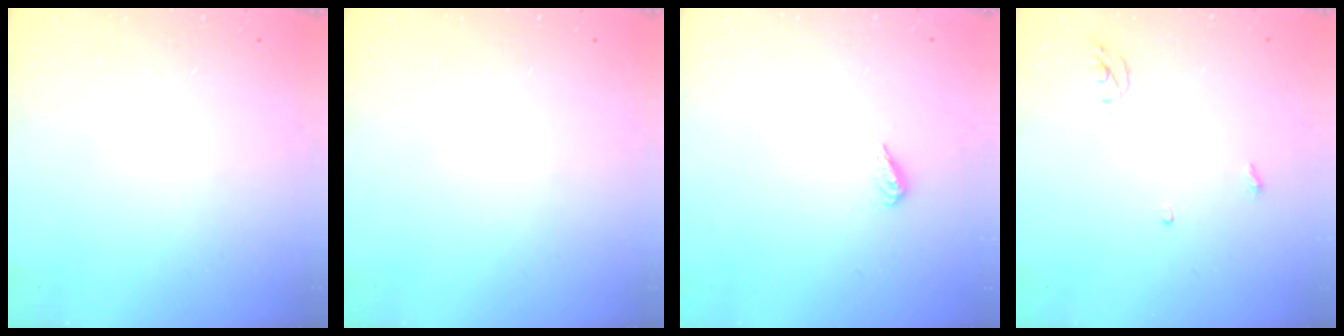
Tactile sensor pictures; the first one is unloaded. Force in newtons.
{"total": 0.0}
{"total": 2.1, "press": 1.9, "slide": 0.8}
{"total": 3.8, "press": 3.8, "slide": 0.3}